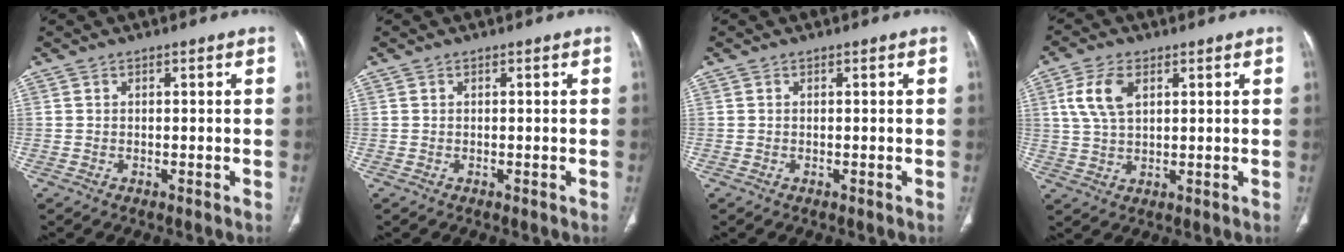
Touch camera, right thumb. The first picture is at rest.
{"total": 0.0}
{"total": 0.0}
{"total": 7.3, "force": [2.5, 4.1, 5.5], "torque": [-0.117, 0.000, 0.053]}